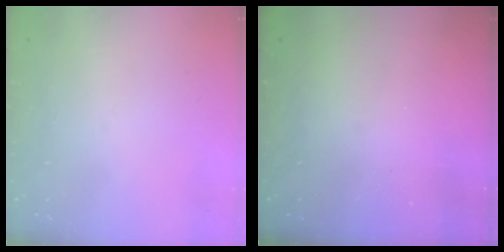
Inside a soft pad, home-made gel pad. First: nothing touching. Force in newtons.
{"total": 0.0}